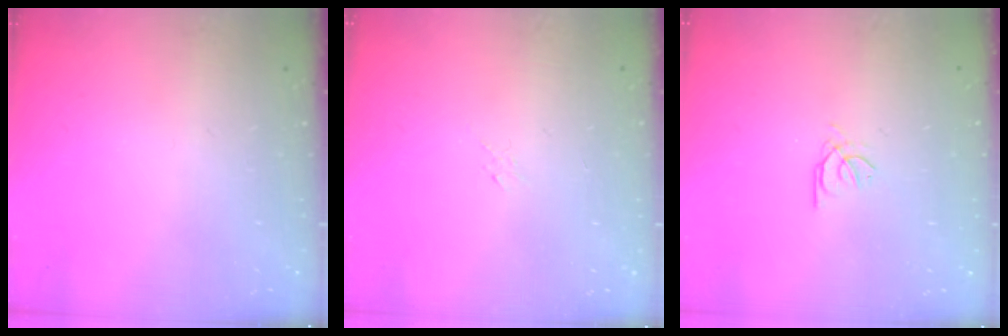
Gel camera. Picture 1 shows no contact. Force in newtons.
{"total": 1.3, "press": 1.3, "slide": 0.1}
{"total": 0.9, "press": 0.8, "slide": 0.4}